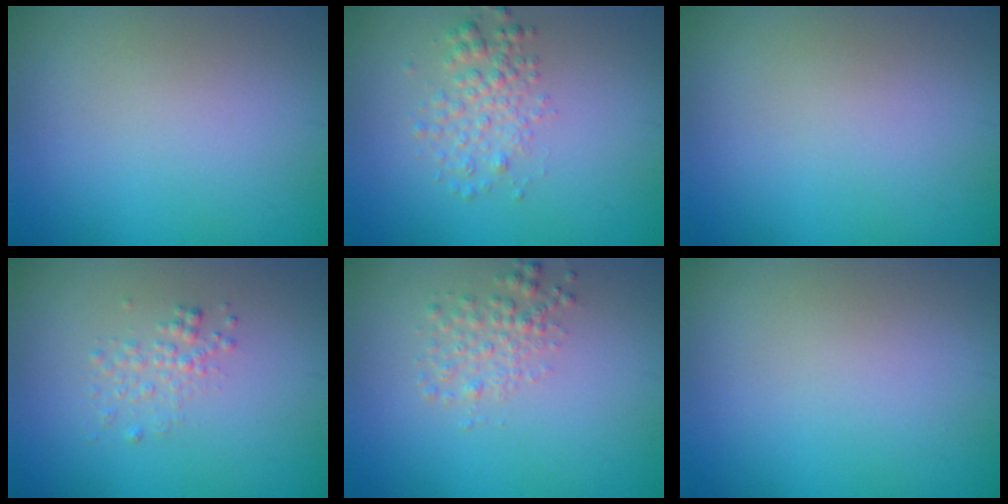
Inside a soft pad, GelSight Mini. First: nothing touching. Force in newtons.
{"total": 2.4, "press": 2.4, "slide": 0.1}
{"total": 0.0}
{"total": 1.4, "press": 1.4, "slide": 0.1}
{"total": 2.0, "press": 2.0, "slide": 0.1}
{"total": 0.0}